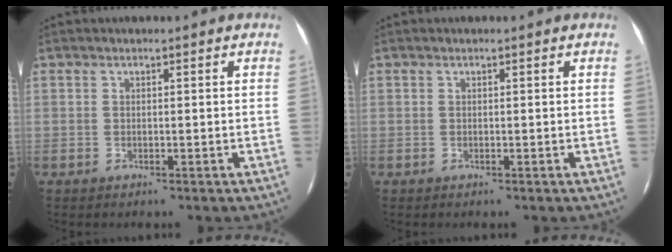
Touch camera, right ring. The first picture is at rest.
{"total": 0.0}